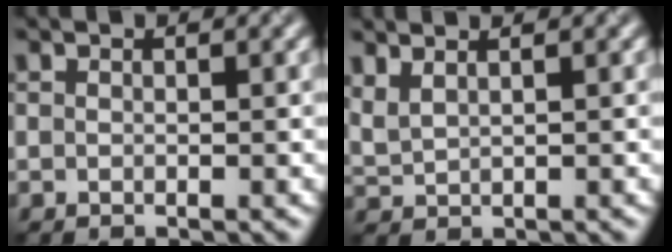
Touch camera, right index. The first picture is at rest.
{"total": 2.4, "force": [1.7, 0.8, 1.4], "torque": [-0.038, 0.008, 0.033]}